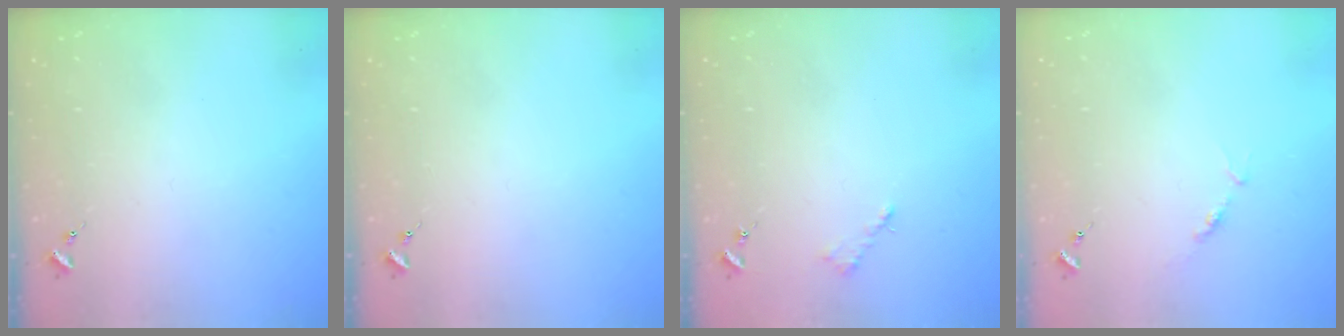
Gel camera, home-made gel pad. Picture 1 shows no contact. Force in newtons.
{"total": 0.0}
{"total": 2.6, "press": 2.5, "slide": 0.3}
{"total": 4.7, "press": 4.7, "slide": 0.5}